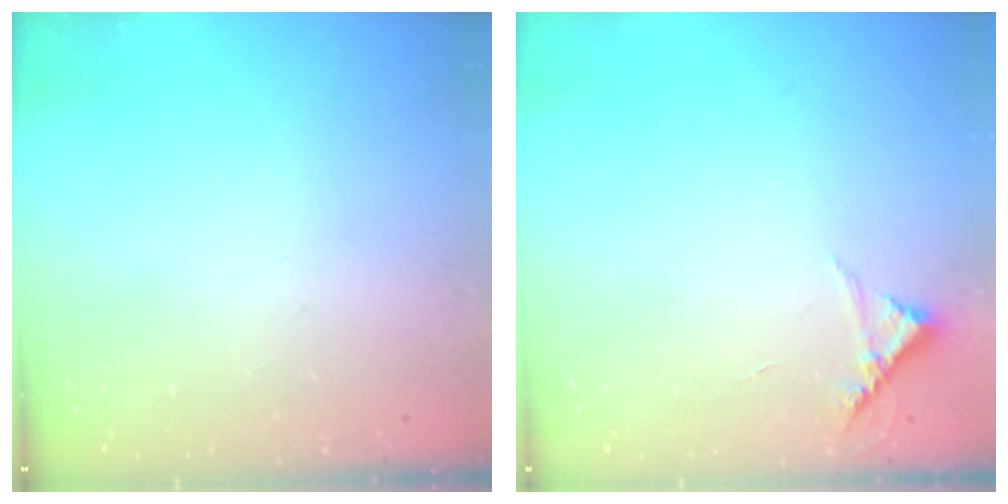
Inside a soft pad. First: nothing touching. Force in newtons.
{"total": 5.0, "press": 5.0, "slide": 0.4}